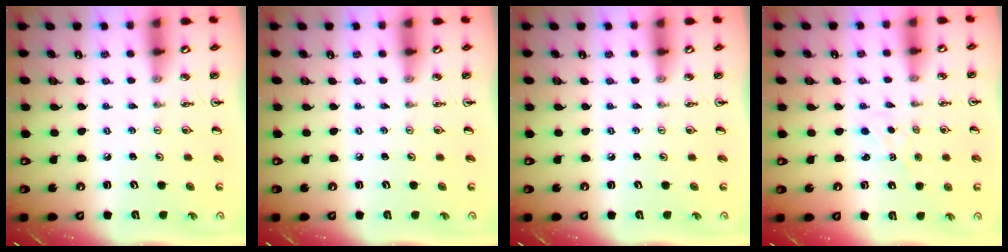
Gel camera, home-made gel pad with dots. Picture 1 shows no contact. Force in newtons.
{"total": 0.0}
{"total": 0.0}
{"total": 1.5, "press": 1.4, "slide": 0.3}